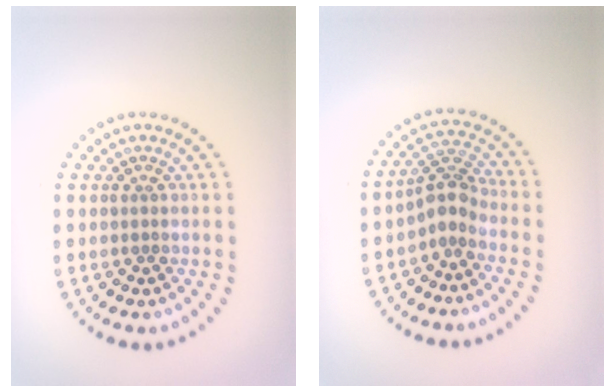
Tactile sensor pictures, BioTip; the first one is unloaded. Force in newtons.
{"total": 2.8, "press": 2.1, "slide": 1.8}